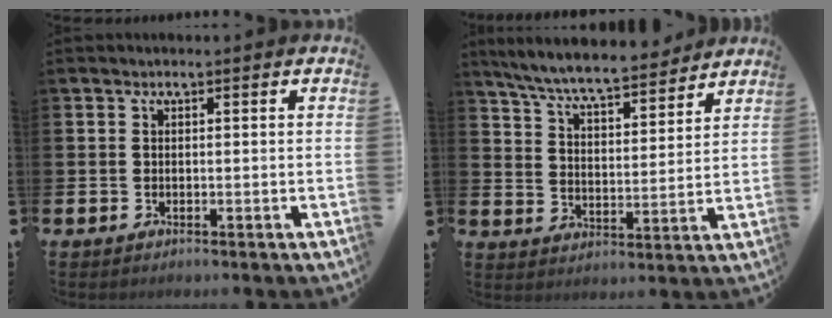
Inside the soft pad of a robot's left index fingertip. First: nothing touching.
{"total": 7.6, "force": [7.2, 0.8, 2.5], "torque": [-0.078, -0.047, 0.124]}